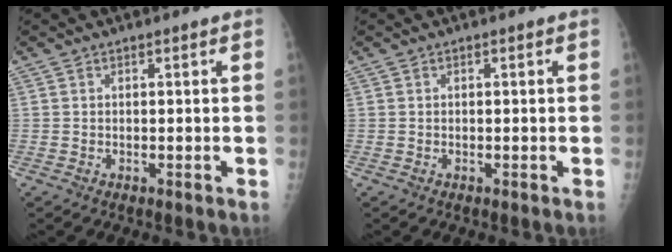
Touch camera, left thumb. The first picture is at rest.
{"total": 0.0}